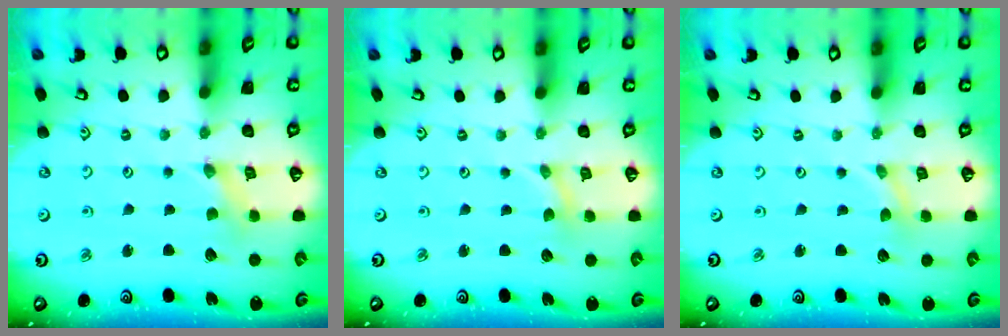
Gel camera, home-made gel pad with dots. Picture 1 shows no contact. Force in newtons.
{"total": 0.0}
{"total": 0.0}